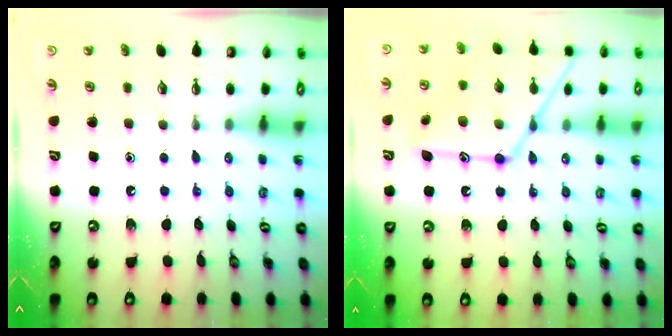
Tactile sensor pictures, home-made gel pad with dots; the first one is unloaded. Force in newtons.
{"total": 16.0, "press": 16.0, "slide": 1.1}